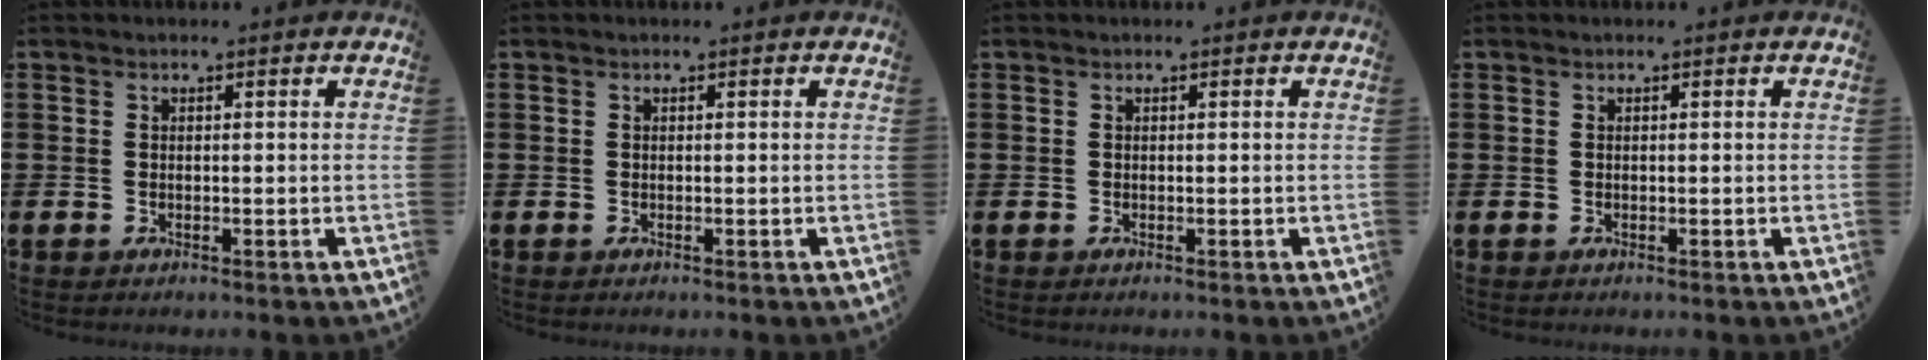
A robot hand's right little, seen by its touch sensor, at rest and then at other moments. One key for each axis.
{"total": 0.0}
{"total": 0.0}
{"total": 0.0}